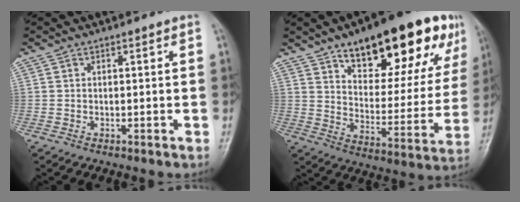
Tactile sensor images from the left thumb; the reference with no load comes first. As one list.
[{"total": 25.9, "force": [15.0, 10.5, 18.3], "torque": [-0.206, -0.036, 0.221]}]